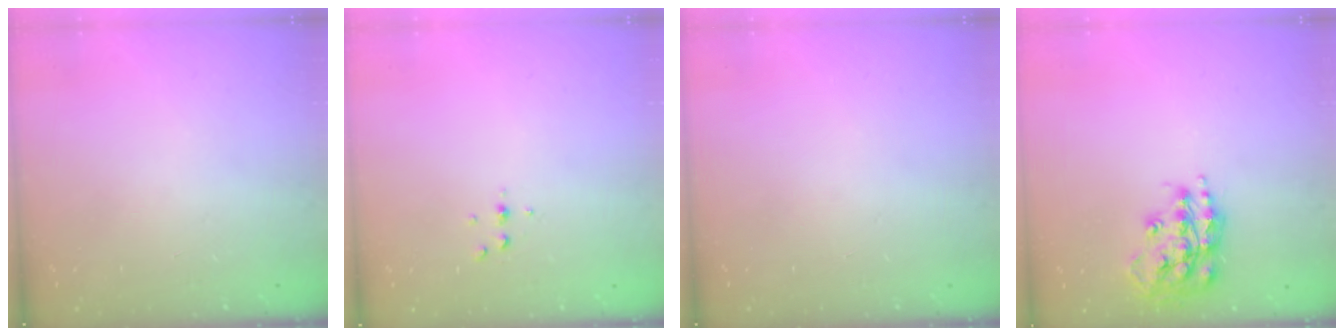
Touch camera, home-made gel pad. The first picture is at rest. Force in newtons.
{"total": 2.5, "press": 2.4, "slide": 0.2}
{"total": 0.0}
{"total": 15.5, "press": 15.4, "slide": 1.3}